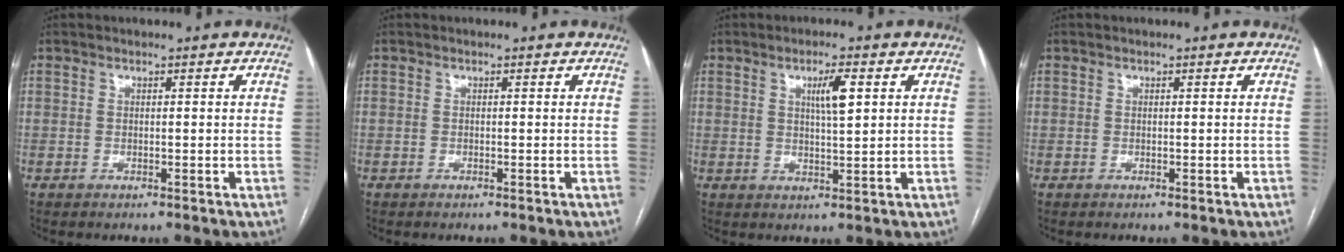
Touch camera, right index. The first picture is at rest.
{"total": 0.0}
{"total": 4.4, "force": [1.6, 0.5, 4.1], "torque": [-0.073, 0.000, 0.027]}
{"total": 0.0}